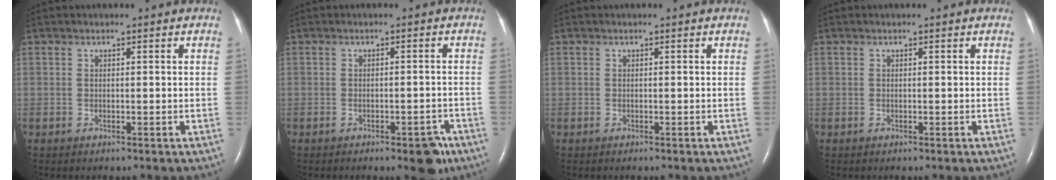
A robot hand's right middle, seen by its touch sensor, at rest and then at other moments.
{"total": 3.9, "force": [-2.5, 1.4, 2.6], "torque": [-0.023, 0.006, -0.027]}
{"total": 0.0}
{"total": 0.0}